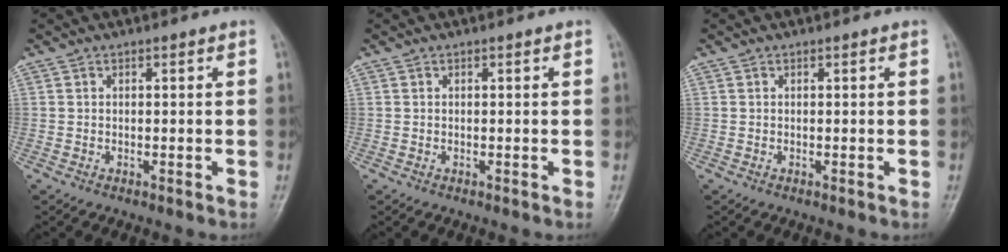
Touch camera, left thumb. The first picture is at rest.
{"total": 0.0}
{"total": 0.0}